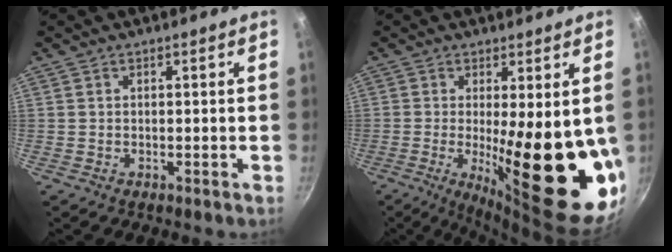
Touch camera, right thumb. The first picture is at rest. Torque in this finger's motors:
{"motor_torque": [-0.30, 2.41, 2.76, -0.01, 0.22]}